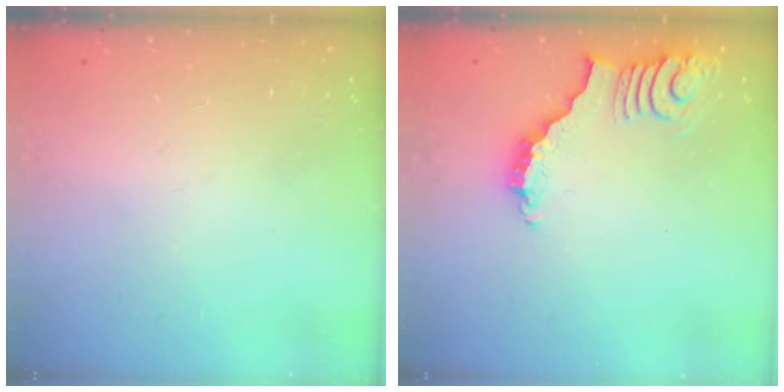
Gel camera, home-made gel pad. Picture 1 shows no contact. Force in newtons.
{"total": 3.8, "press": 3.8, "slide": 0.6}